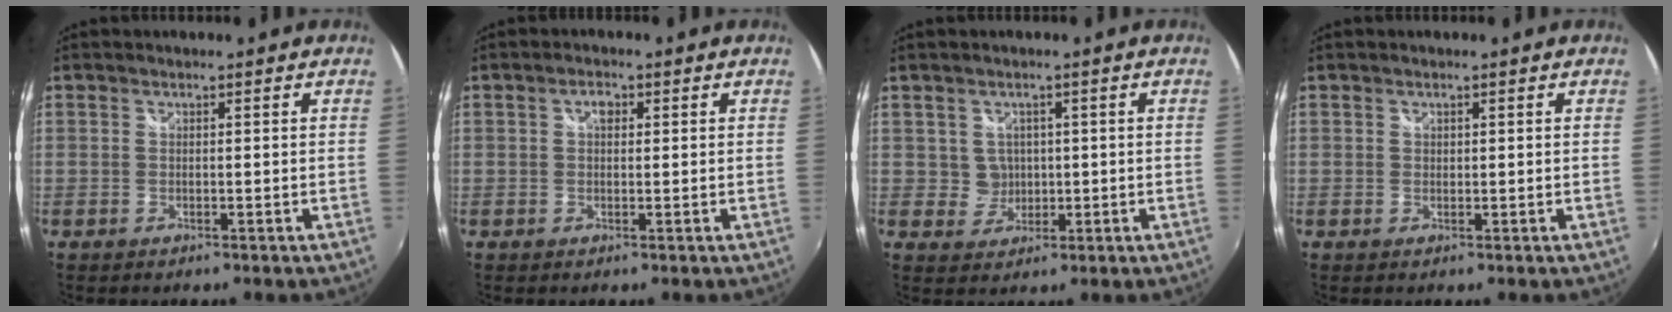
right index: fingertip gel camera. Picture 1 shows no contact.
{"total": 1.9, "force": [0.5, 1.2, 1.4], "torque": [-0.022, 0.006, 0.007]}
{"total": 3.2, "force": [0.6, 3.1, 0.1], "torque": [0.002, 0.008, 0.012]}
{"total": 0.5, "force": [0.3, 0.4, 0.0], "torque": [0.001, 0.000, 0.005]}